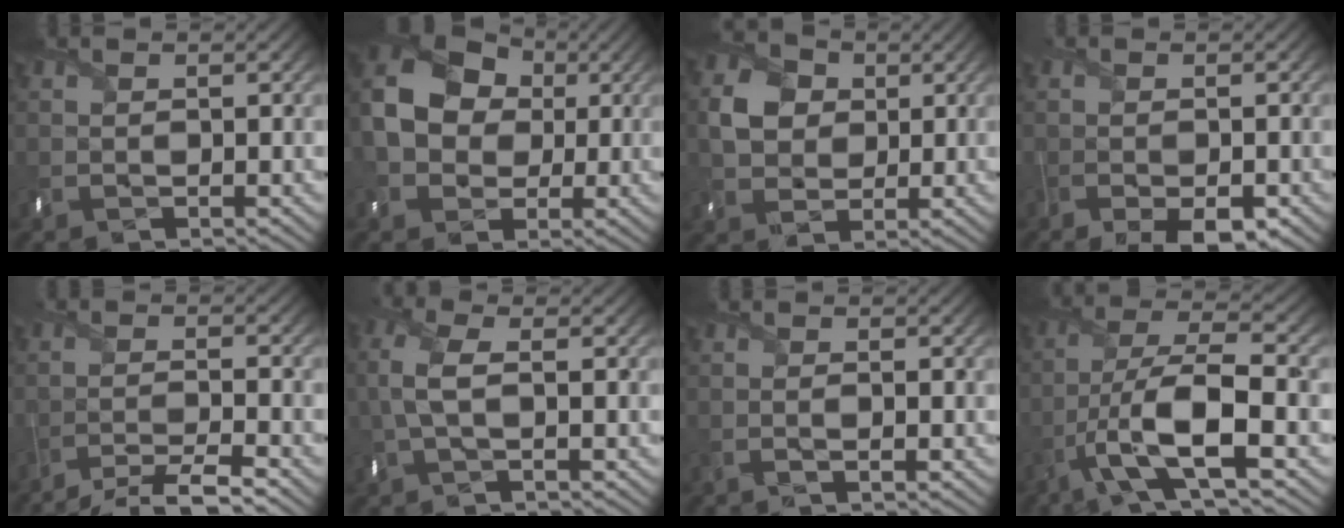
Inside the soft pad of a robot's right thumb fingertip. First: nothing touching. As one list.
[{"total": 12.5, "force": [1.0, 10.1, 7.4], "torque": [-0.178, 0.001, 0.011]}, {"total": 5.9, "force": [1.3, 4.9, 2.9], "torque": [-0.071, 0.006, 0.012]}, {"total": 4.4, "force": [-2.6, 2.0, 2.9], "torque": [-0.061, -0.014, -0.043]}, {"total": 5.1, "force": [-4.4, 0.0, 2.5], "torque": [-0.041, 0.002, -0.093]}, {"total": 4.8, "force": [-0.2, 2.0, 4.4], "torque": [-0.119, 0.009, -0.011]}, {"total": 0.9, "force": [-0.6, -0.1, 0.6], "torque": [-0.006, -0.002, -0.014]}, {"total": 10.3, "force": [-4.7, 2.6, 8.8], "torque": [-0.175, -0.003, -0.100]}]